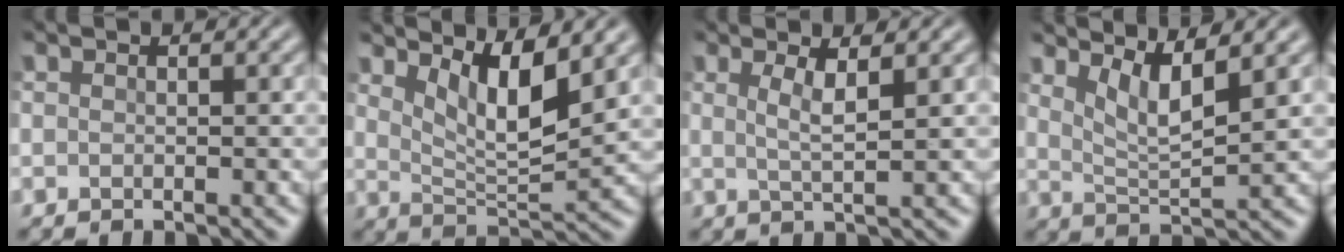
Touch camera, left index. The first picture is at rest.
{"total": 5.9, "force": [3.0, 1.8, 4.8], "torque": [-0.089, -0.015, 0.051]}
{"total": 2.5, "force": [0.7, 0.5, 2.3], "torque": [-0.041, -0.007, 0.011]}
{"total": 4.0, "force": [2.4, 0.9, 3.1], "torque": [-0.062, -0.006, 0.043]}